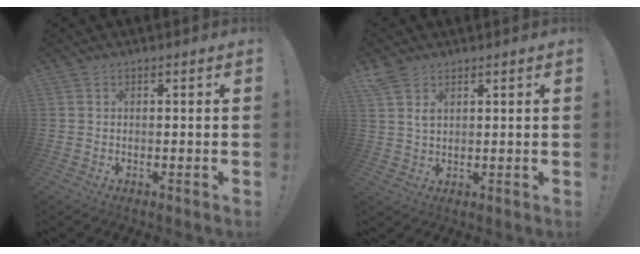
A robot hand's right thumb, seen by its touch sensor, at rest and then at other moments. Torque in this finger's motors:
{"motor_torque": [0.47, 0.81, 0.28, 0.01, 0.00]}